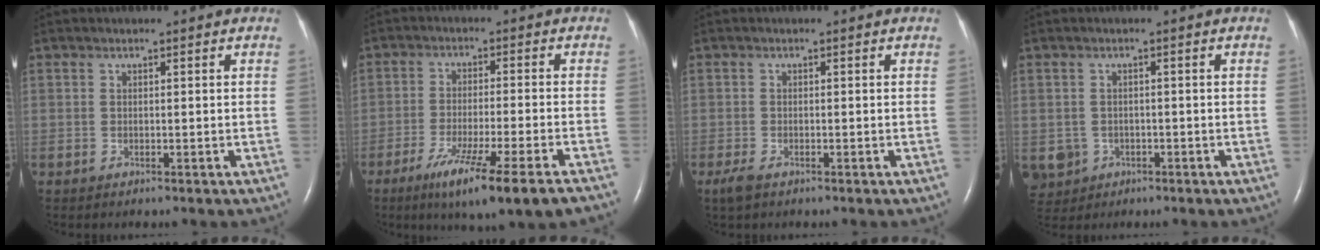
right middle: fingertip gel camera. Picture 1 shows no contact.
{"total": 13.0, "force": [-8.4, -0.5, 9.9], "torque": [-0.156, -0.036, -0.129]}
{"total": 2.2, "force": [-1.5, 0.8, 1.5], "torque": [-0.042, -0.007, -0.025]}
{"total": 4.7, "force": [-1.7, 4.3, 0.9], "torque": [-0.028, 0.001, -0.021]}